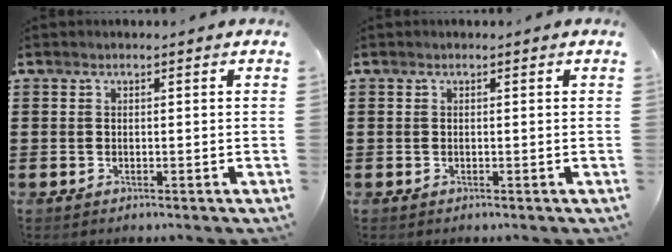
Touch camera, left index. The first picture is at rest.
{"total": 0.0}